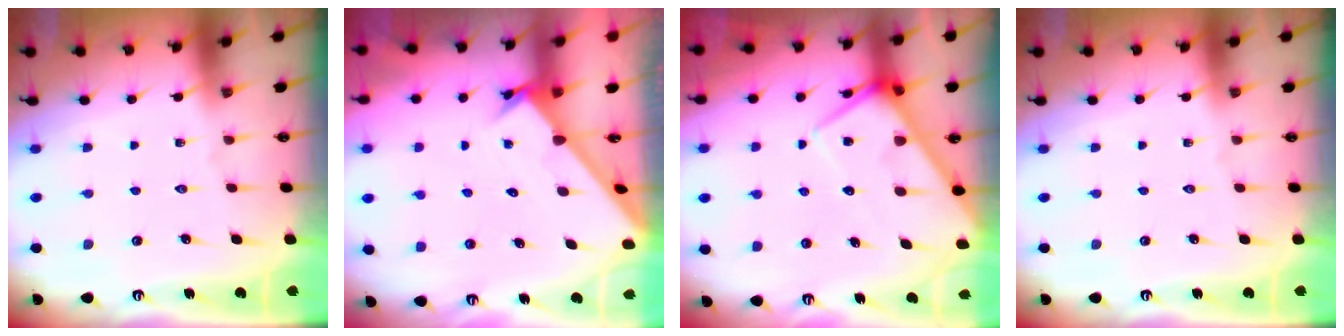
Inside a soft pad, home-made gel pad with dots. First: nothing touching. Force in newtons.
{"total": 1.7, "press": 1.7, "slide": 0.1}
{"total": 8.1, "press": 8.1, "slide": 0.7}
{"total": 0.0}